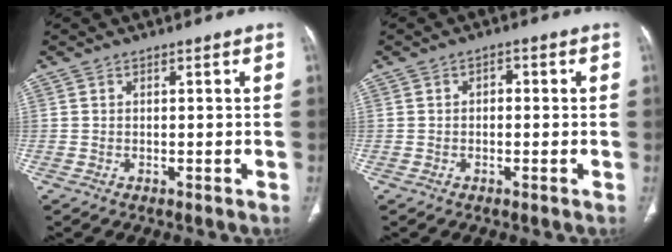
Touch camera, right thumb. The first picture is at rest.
{"total": 1.6, "force": [0.0, 1.1, 1.1], "torque": [-0.011, 0.007, -0.005]}